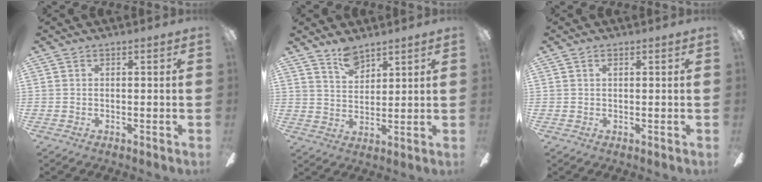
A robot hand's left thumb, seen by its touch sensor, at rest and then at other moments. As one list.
[{"total": 6.3, "force": [5.0, 3.0, 2.4], "torque": [-0.037, -0.022, 0.092]}, {"total": 0.6, "force": [0.3, 0.3, 0.5], "torque": [-0.011, 0.003, 0.005]}]